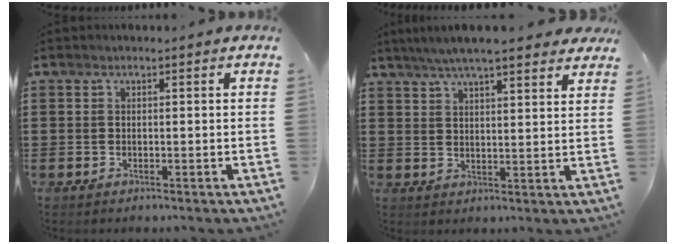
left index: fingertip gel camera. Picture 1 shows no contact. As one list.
[{"total": 5.9, "force": [5.2, 0.5, 2.7], "torque": [-0.068, -0.012, 0.093]}]